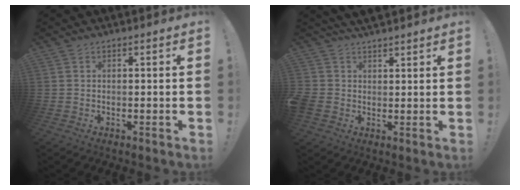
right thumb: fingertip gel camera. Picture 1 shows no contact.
{"total": 4.7, "force": [2.5, 3.6, 1.7], "torque": [-0.034, -0.014, 0.050]}